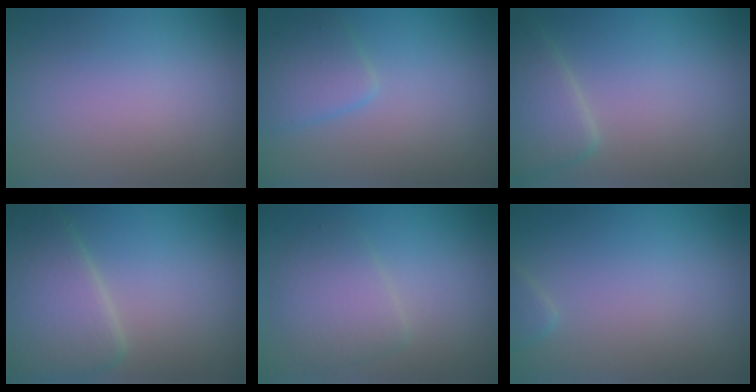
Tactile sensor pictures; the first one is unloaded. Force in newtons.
{"total": 2.7, "press": 2.7, "slide": 0.1}
{"total": 3.3, "press": 3.3, "slide": 0.2}
{"total": 6.3, "press": 6.3, "slide": 0.4}
{"total": 3.1, "press": 3.1, "slide": 0.1}
{"total": 0.6, "press": 0.6, "slide": 0.1}